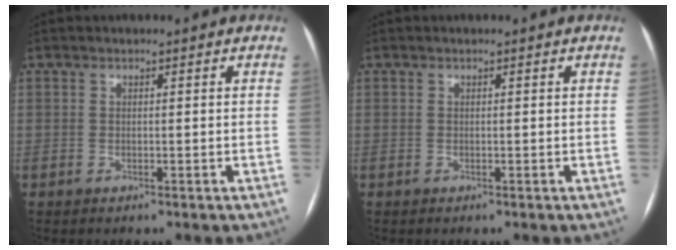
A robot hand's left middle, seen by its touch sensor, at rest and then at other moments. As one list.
[{"total": 0.0}]